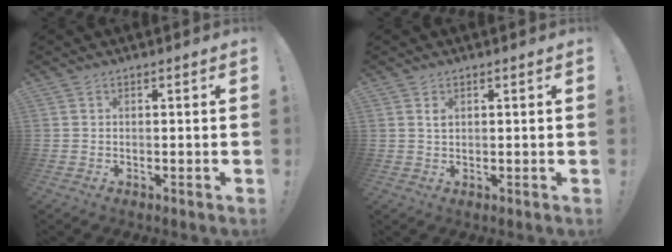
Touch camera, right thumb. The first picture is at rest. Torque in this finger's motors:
{"motor_torque": [0.22, 0.31, 0.26, -0.24, 0.00]}